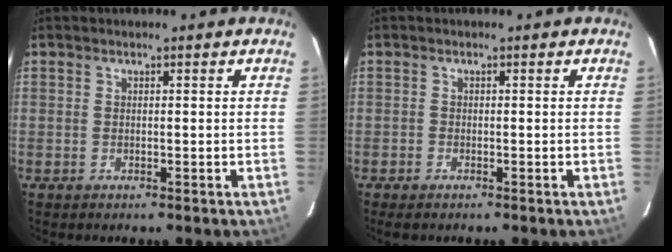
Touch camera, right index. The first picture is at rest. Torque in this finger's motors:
{"motor_torque": [0.20, -0.08, 0.00, 0.01]}